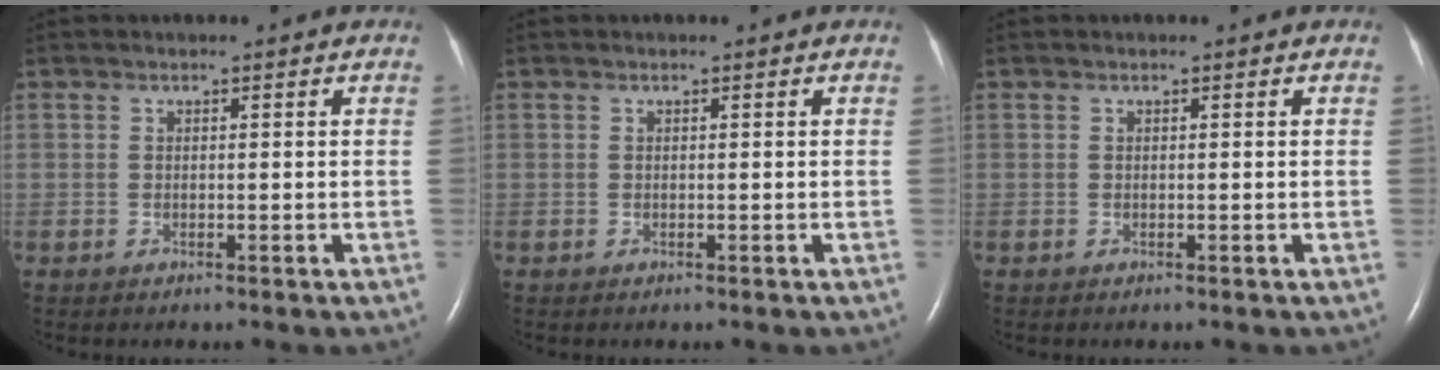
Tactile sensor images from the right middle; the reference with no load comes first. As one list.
[{"total": 0.0}, {"total": 0.0}]